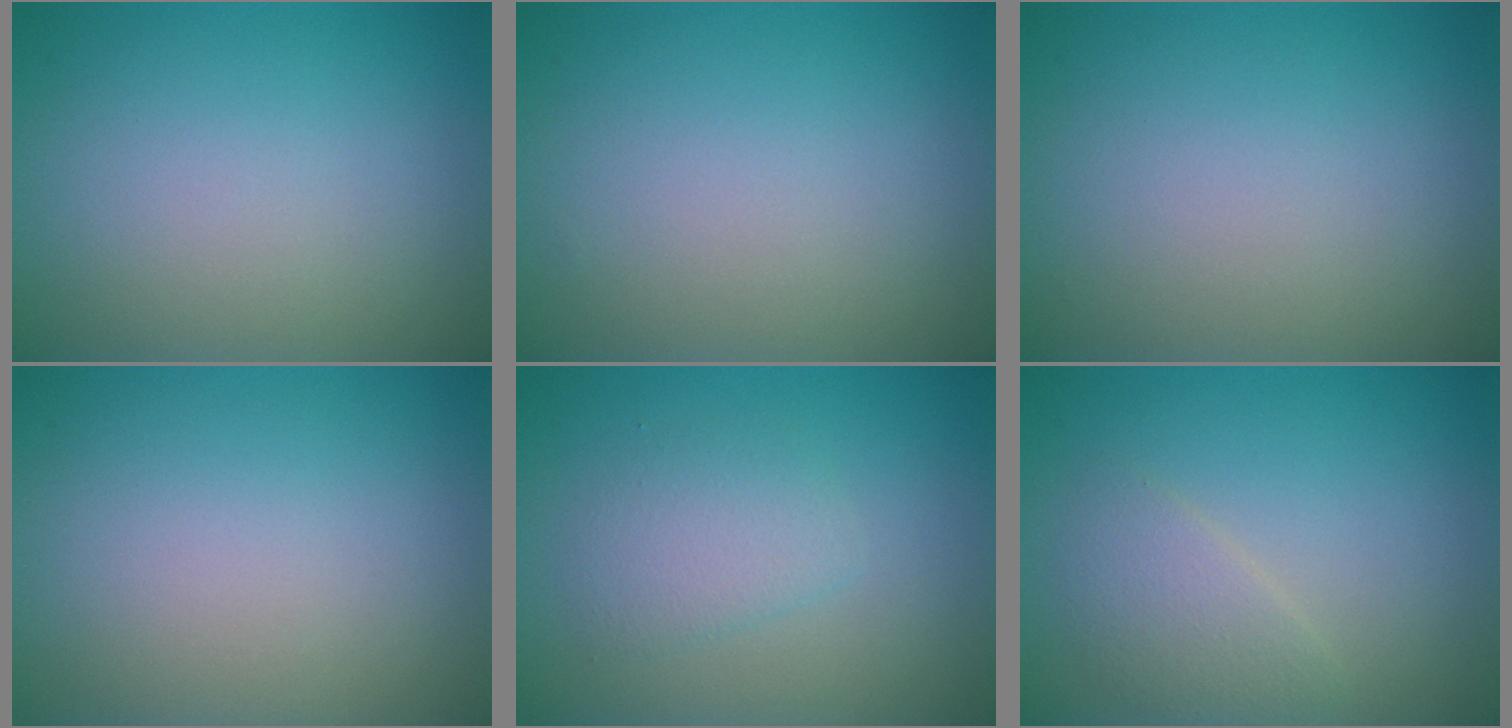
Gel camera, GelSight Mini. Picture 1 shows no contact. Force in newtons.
{"total": 0.0}
{"total": 0.0}
{"total": 0.0}
{"total": 2.3, "press": 2.3, "slide": 0.0}
{"total": 2.2, "press": 2.2, "slide": 0.1}